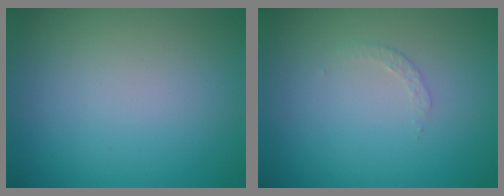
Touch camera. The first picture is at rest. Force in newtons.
{"total": 1.1, "press": 1.1, "slide": 0.3}